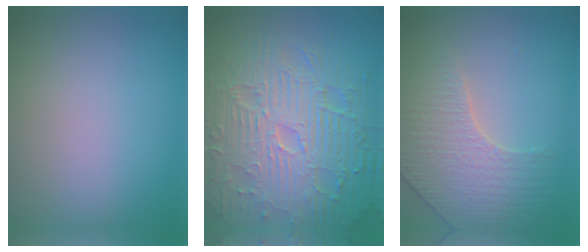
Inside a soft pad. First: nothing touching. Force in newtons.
{"total": 11.3, "press": 7.4, "slide": 8.6}
{"total": 3.8, "press": 3.6, "slide": 1.2}